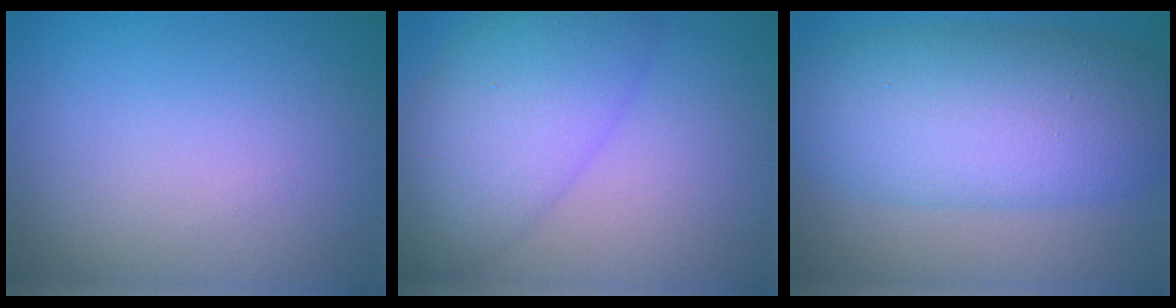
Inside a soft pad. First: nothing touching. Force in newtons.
{"total": 8.0, "press": 8.0, "slide": 0.1}
{"total": 10.1, "press": 10.1, "slide": 0.3}